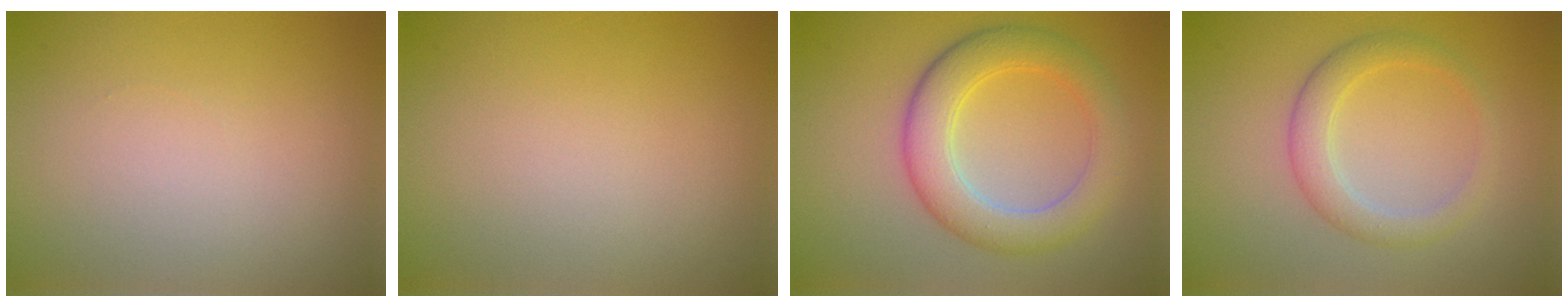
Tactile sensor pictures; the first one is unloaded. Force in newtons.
{"total": 0.0}
{"total": 5.7, "press": 5.7, "slide": 0.1}
{"total": 2.2, "press": 2.2, "slide": 0.2}